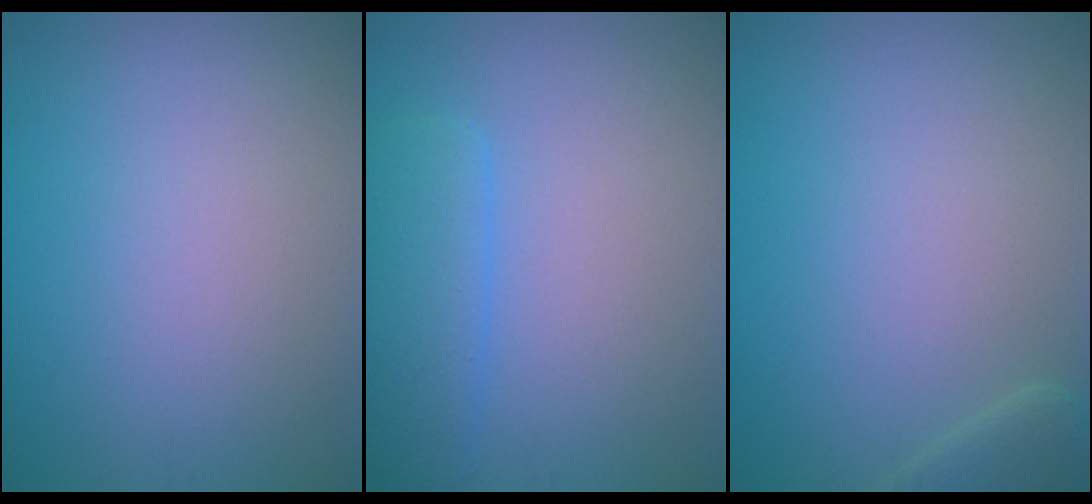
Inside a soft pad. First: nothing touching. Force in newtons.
{"total": 3.7, "press": 3.7, "slide": 0.4}
{"total": 1.9, "press": 1.9, "slide": 0.3}